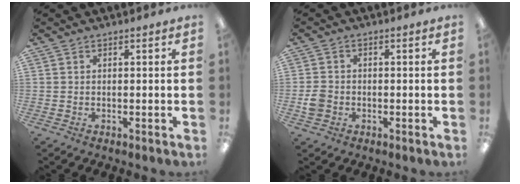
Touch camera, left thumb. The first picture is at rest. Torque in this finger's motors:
{"motor_torque": [-0.03, 0.11, 0.11, -0.17, 0.02]}